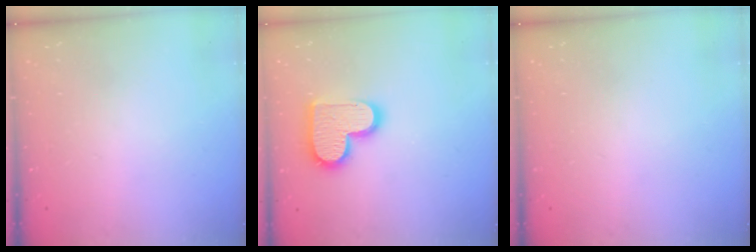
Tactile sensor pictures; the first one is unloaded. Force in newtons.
{"total": 14.2, "press": 14.2, "slide": 0.9}
{"total": 0.0}